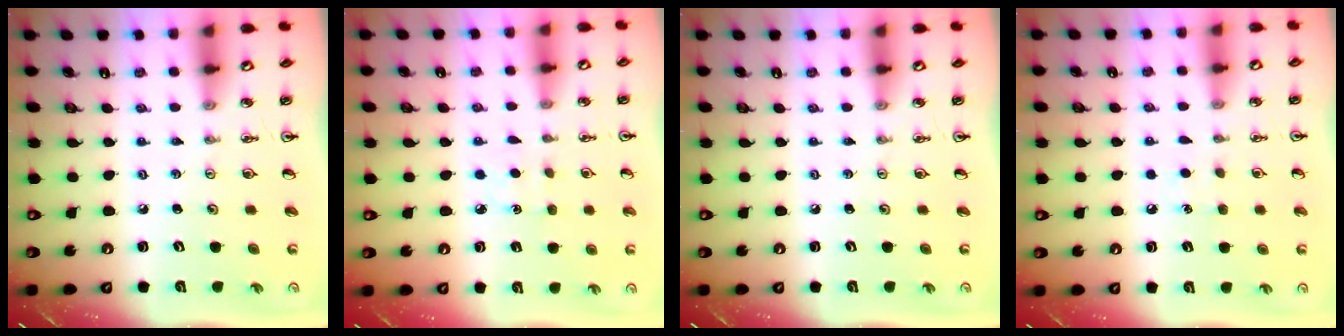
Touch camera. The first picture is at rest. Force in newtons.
{"total": 2.4, "press": 2.4, "slide": 0.3}
{"total": 0.0}
{"total": 4.6, "press": 4.6, "slide": 0.6}